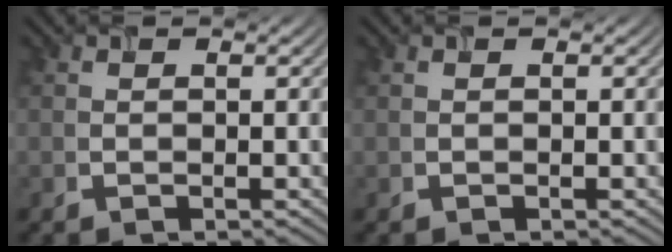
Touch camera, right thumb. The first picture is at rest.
{"total": 0.0}